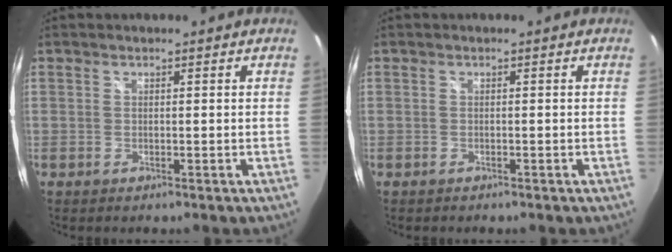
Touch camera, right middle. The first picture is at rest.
{"total": 0.8, "force": [-0.7, 0.3, 0.3], "torque": [-0.009, 0.000, -0.008]}